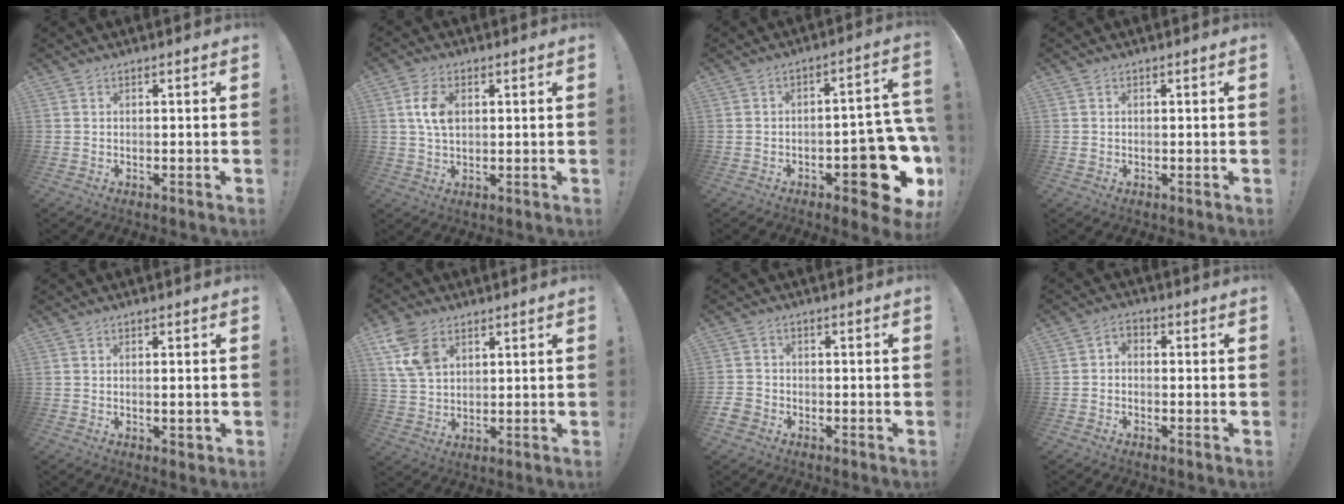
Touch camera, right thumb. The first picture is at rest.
{"total": 7.4, "force": [1.5, 4.8, 5.4], "torque": [-0.094, -0.003, 0.024]}
{"total": 17.5, "force": [-7.2, 7.0, 14.4], "torque": [-0.144, 0.042, -0.100]}
{"total": 0.6, "force": [-0.1, 0.6, 0.1], "torque": [-0.008, 0.005, 0.000]}
{"total": 1.7, "force": [0.3, 0.6, 1.6], "torque": [-0.011, -0.005, 0.003]}
{"total": 10.4, "force": [5.1, 6.9, 5.8], "torque": [-0.124, -0.006, 0.101]}
{"total": 3.4, "force": [-2.1, 2.4, 1.1], "torque": [-0.029, 0.003, -0.042]}
{"total": 2.5, "force": [-1.7, 1.3, 1.2], "torque": [-0.018, 0.007, -0.032]}